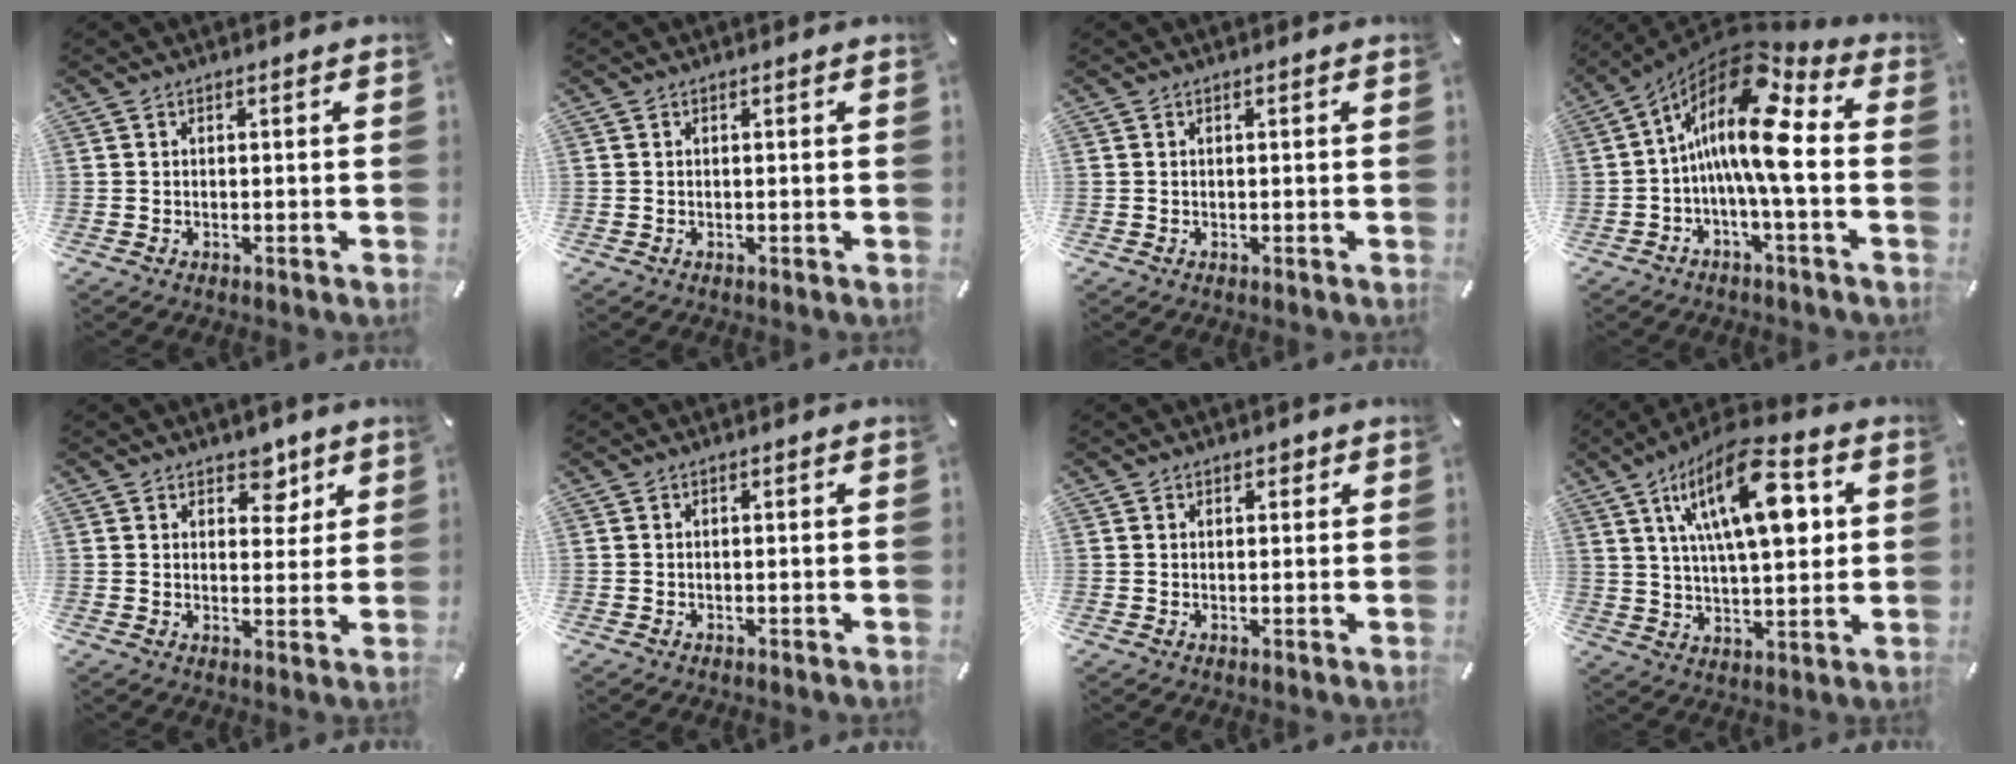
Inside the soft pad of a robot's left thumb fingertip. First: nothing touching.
{"total": 0.0}
{"total": 0.0}
{"total": 17.7, "force": [1.1, 5.4, 16.8], "torque": [-0.325, -0.022, 0.009]}
{"total": 5.7, "force": [3.7, 3.8, 2.1], "torque": [0.001, -0.023, 0.057]}
{"total": 0.0}
{"total": 1.3, "force": [0.7, 1.1, 0.2], "torque": [0.003, 0.002, 0.010]}
{"total": 20.0, "force": [7.3, 8.3, 16.7], "torque": [-0.273, -0.015, 0.109]}